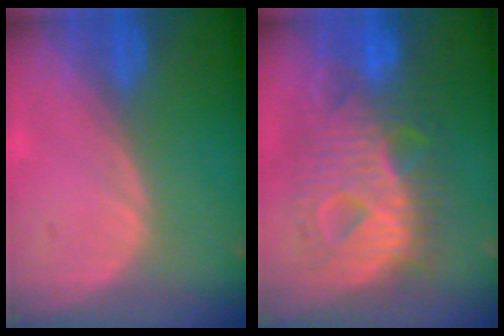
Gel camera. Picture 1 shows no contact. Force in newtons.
{"total": 12.6, "press": 12.6, "slide": 1.2}